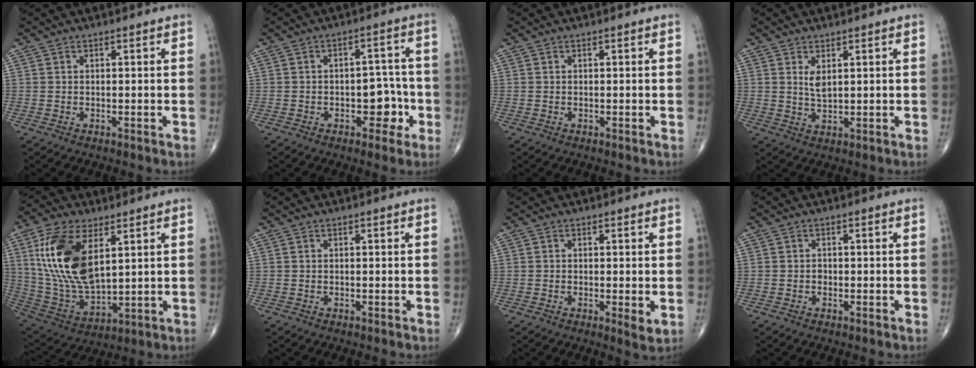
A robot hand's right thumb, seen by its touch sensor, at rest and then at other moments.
{"total": 6.6, "force": [-2.2, 4.0, 4.7], "torque": [-0.030, 0.029, -0.030]}
{"total": 0.0}
{"total": 2.8, "force": [1.1, 1.1, 2.3], "torque": [-0.042, -0.012, 0.026]}
{"total": 18.6, "force": [6.1, 9.2, 15.0], "torque": [-0.296, -0.025, 0.124]}
{"total": 0.0}
{"total": 2.6, "force": [-0.3, 0.6, 2.5], "torque": [-0.041, -0.011, -0.009]}
{"total": 0.7, "force": [-0.2, 0.6, 0.3], "torque": [-0.002, 0.002, -0.006]}